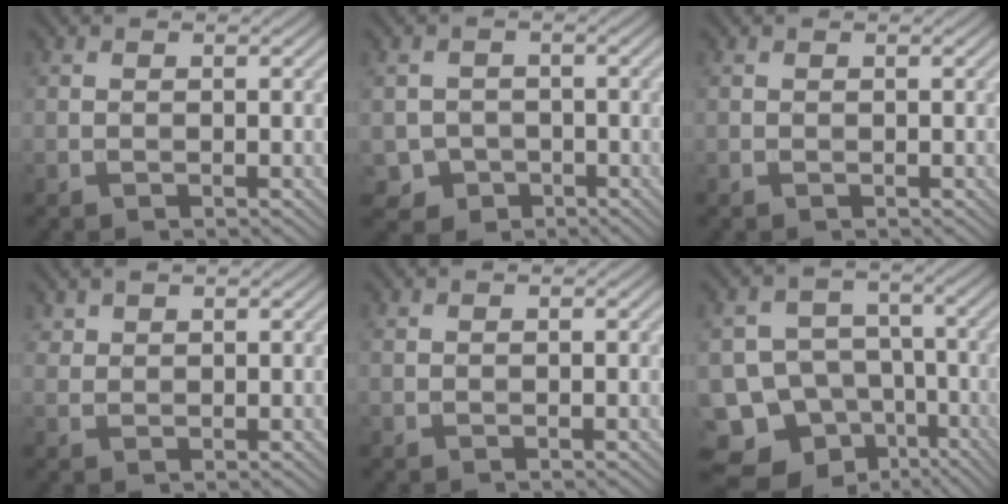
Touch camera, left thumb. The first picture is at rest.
{"total": 3.4, "force": [-1.7, 2.9, 0.8], "torque": [-0.015, -0.007, -0.033]}
{"total": 0.0}
{"total": 1.7, "force": [1.5, 0.7, 0.5], "torque": [-0.013, 0.002, 0.035]}
{"total": 0.0}
{"total": 14.6, "force": [-9.4, 10.5, 3.7], "torque": [-0.096, -0.037, -0.142]}